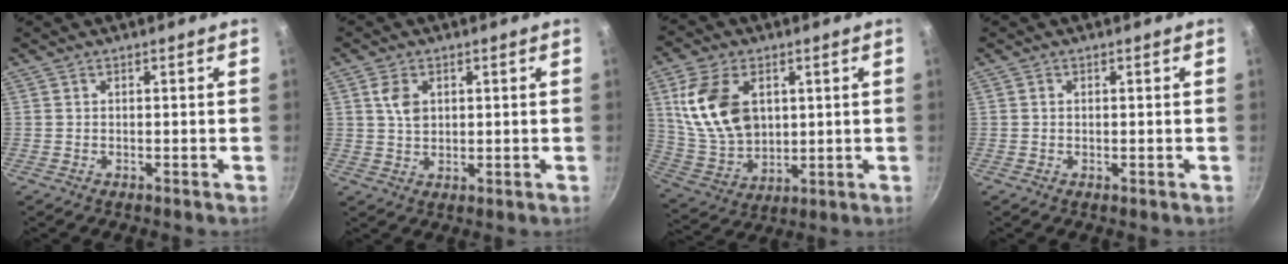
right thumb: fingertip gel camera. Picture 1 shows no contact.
{"total": 4.8, "force": [1.5, 3.2, 3.2], "torque": [-0.051, -0.004, 0.029]}
{"total": 15.9, "force": [4.0, 10.6, 11.2], "torque": [-0.194, -0.018, 0.093]}
{"total": 0.7, "force": [0.0, 0.5, 0.4], "torque": [-0.005, 0.002, 0.000]}